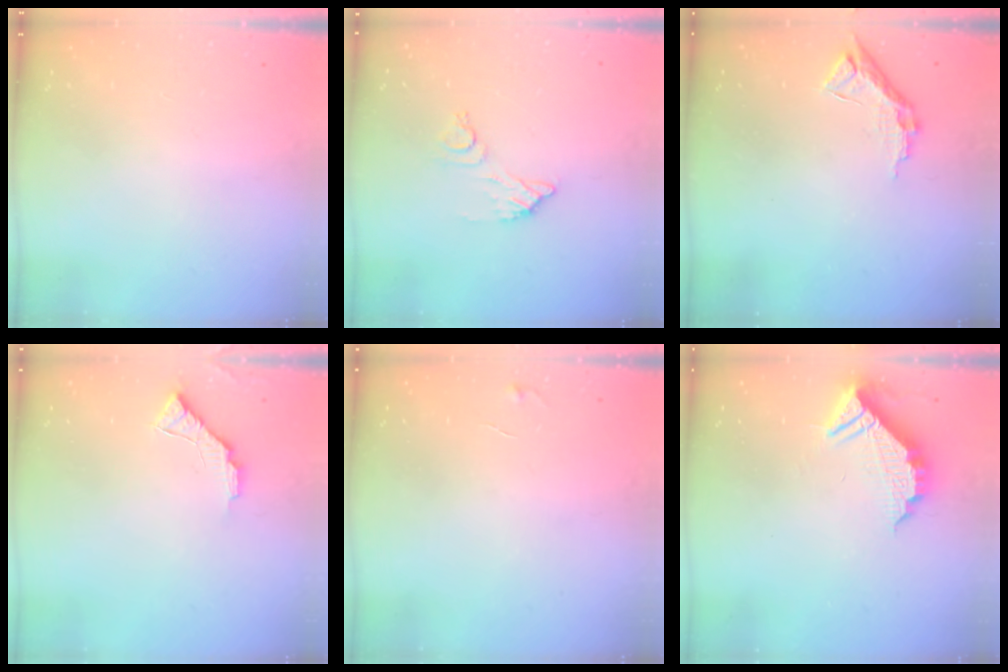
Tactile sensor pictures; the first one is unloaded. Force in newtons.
{"total": 6.8, "press": 6.8, "slide": 0.3}
{"total": 8.9, "press": 8.9, "slide": 0.5}
{"total": 7.5, "press": 7.5, "slide": 0.7}
{"total": 5.0, "press": 5.0, "slide": 0.4}
{"total": 9.5, "press": 9.4, "slide": 0.9}